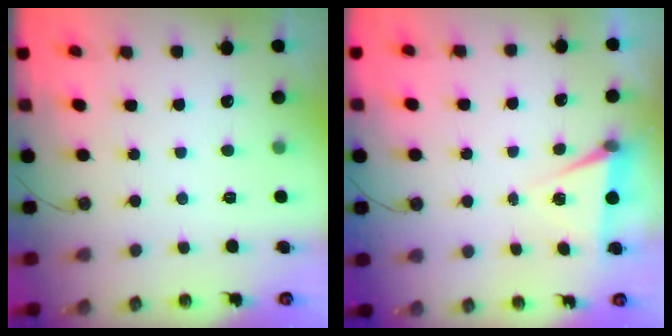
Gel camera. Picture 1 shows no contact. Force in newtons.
{"total": 4.8, "press": 1.8, "slide": 4.5}